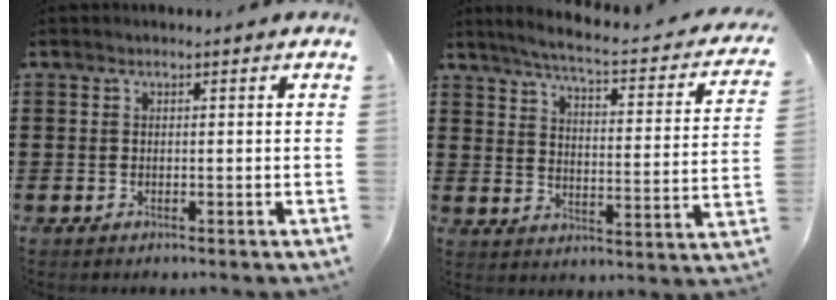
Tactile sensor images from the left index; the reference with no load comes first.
{"total": 4.9, "force": [4.0, -0.3, 2.8], "torque": [-0.076, -0.032, 0.058]}